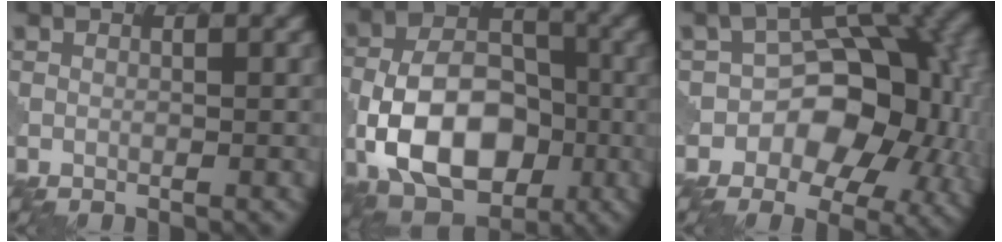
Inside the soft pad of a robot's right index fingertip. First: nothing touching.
{"total": 11.5, "force": [-3.5, 7.3, 8.1], "torque": [-0.150, 0.000, -0.070]}
{"total": 12.1, "force": [-2.3, 8.1, 8.7], "torque": [-0.089, 0.002, -0.041]}